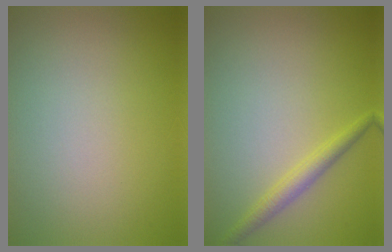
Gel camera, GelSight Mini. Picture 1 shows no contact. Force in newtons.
{"total": 1.9, "press": 1.9, "slide": 0.1}